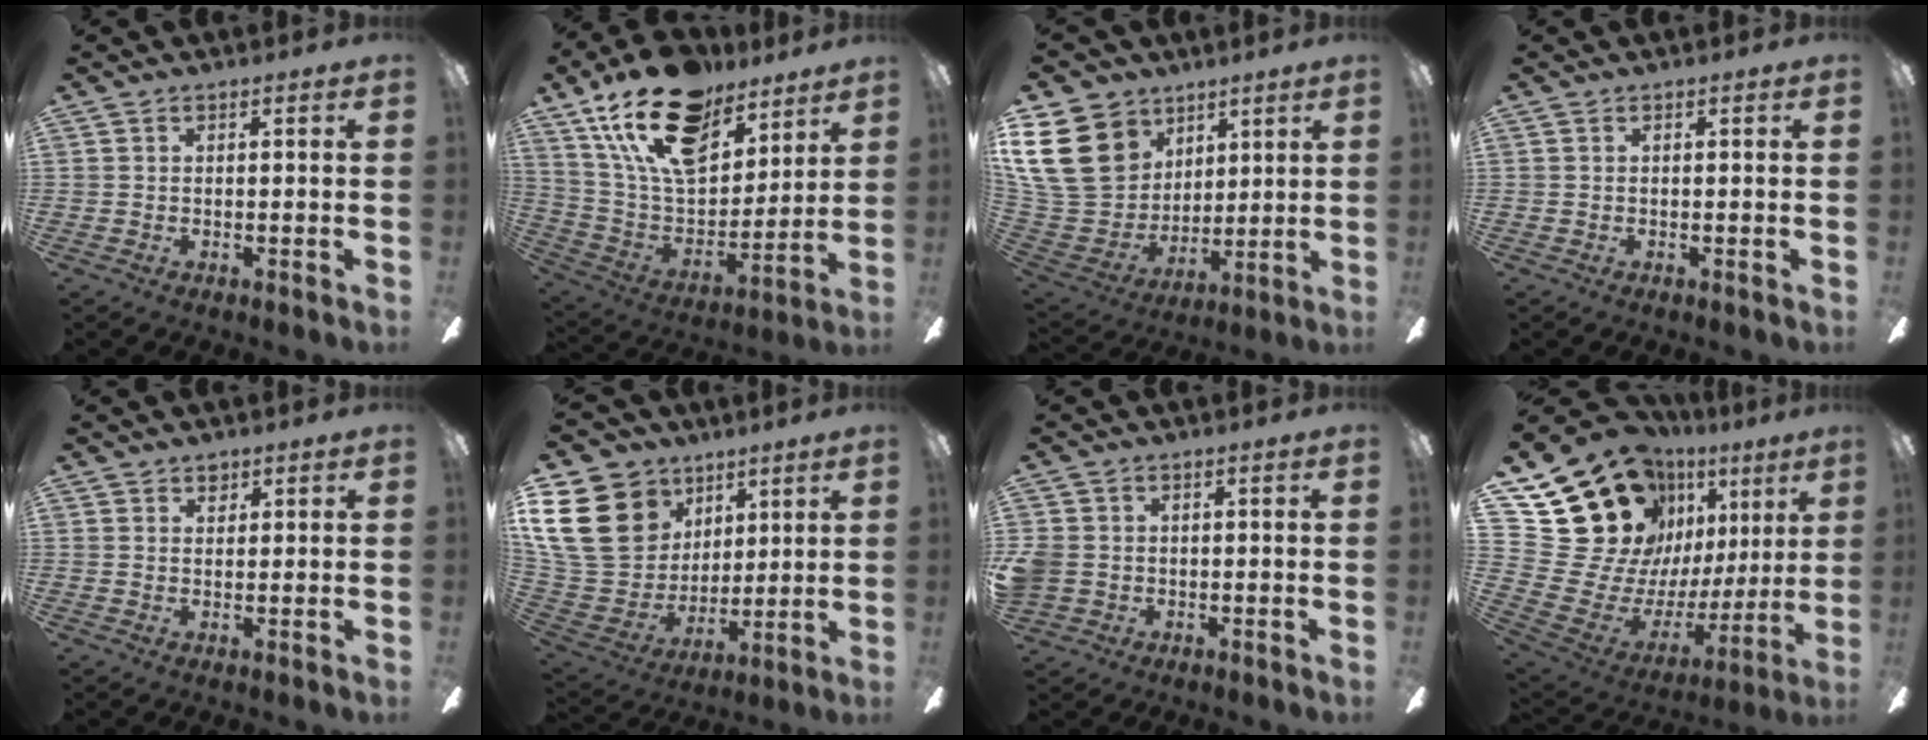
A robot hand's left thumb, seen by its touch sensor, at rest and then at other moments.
{"total": 22.2, "force": [14.6, 11.7, 11.9], "torque": [-0.216, -0.076, 0.264]}
{"total": 20.2, "force": [9.0, 15.5, 9.3], "torque": [-0.221, -0.030, 0.172]}
{"total": 0.0}
{"total": 1.8, "force": [1.4, 1.1, 0.4], "torque": [0.006, -0.007, 0.023]}
{"total": 21.5, "force": [8.9, 16.6, 10.3], "torque": [-0.237, -0.031, 0.172]}
{"total": 4.0, "force": [-0.3, 3.7, 1.4], "torque": [-0.034, 0.009, -0.003]}
{"total": 24.4, "force": [14.3, 16.7, 10.6], "torque": [-0.201, -0.115, 0.304]}